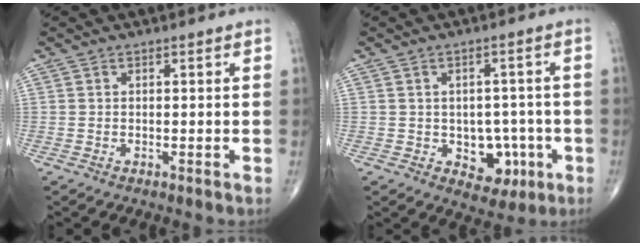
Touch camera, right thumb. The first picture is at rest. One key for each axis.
{"total": 7.1, "fx": -1.9, "fy": 5.4, "fz": 4.3, "tx": -0.015, "ty": 0.015, "tz": -0.016}